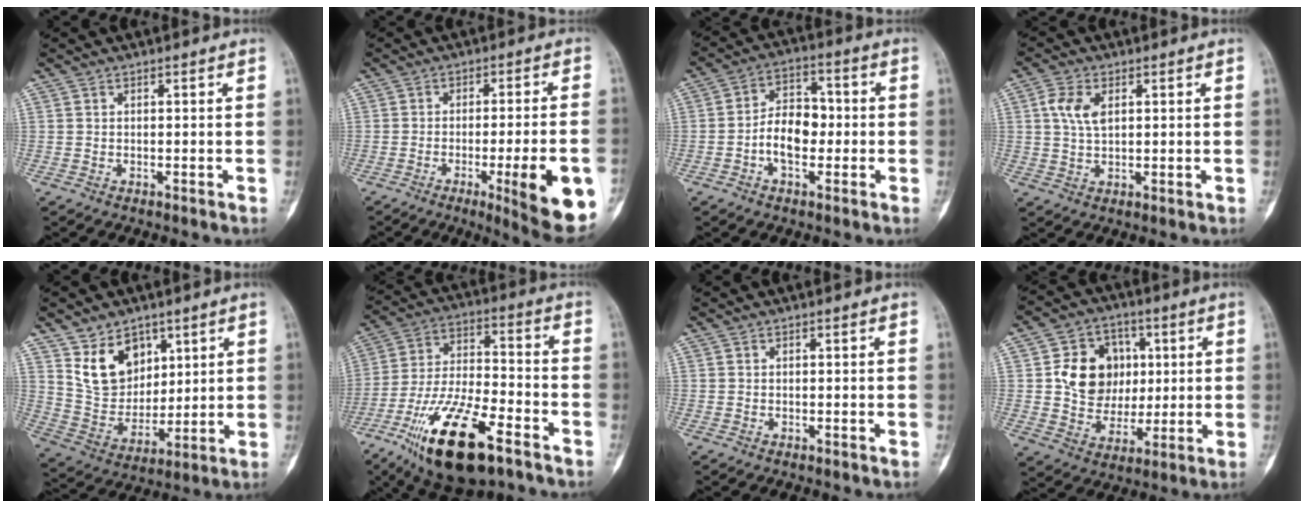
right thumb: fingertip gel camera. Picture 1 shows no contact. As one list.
[{"total": 15.0, "force": [-5.1, 2.5, 13.9], "torque": [-0.151, 0.003, -0.060]}, {"total": 8.6, "force": [-1.5, 5.5, 6.4], "torque": [-0.088, 0.027, -0.036]}, {"total": 5.8, "force": [1.8, 3.4, 4.4], "torque": [-0.086, 0.000, 0.033]}, {"total": 11.9, "force": [6.4, 8.4, 5.5], "torque": [-0.063, -0.043, 0.134]}, {"total": 20.4, "force": [-11.1, 7.5, 15.3], "torque": [-0.289, 0.048, -0.194]}, {"total": 0.0}, {"total": 13.7, "force": [2.5, 11.5, 7.2], "torque": [-0.069, -0.001, 0.047]}]